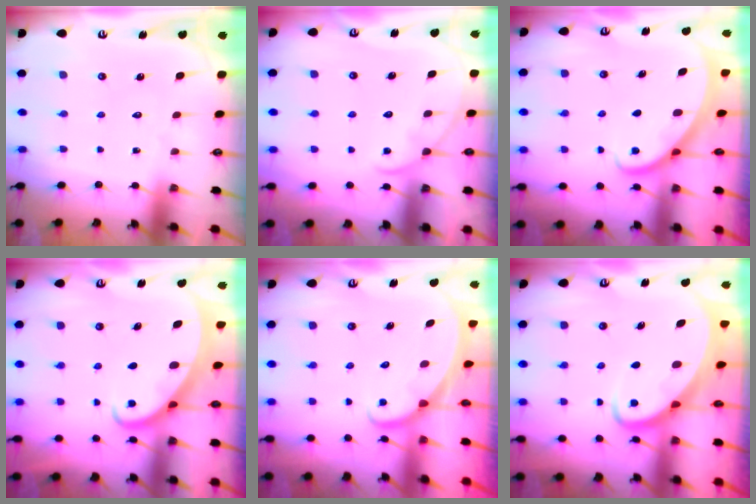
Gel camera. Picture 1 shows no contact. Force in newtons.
{"total": 3.4, "press": 3.4, "slide": 0.4}
{"total": 2.1, "press": 2.1, "slide": 0.2}
{"total": 2.5, "press": 2.5, "slide": 0.3}
{"total": 1.8, "press": 1.8, "slide": 0.1}
{"total": 3.6, "press": 3.5, "slide": 0.4}